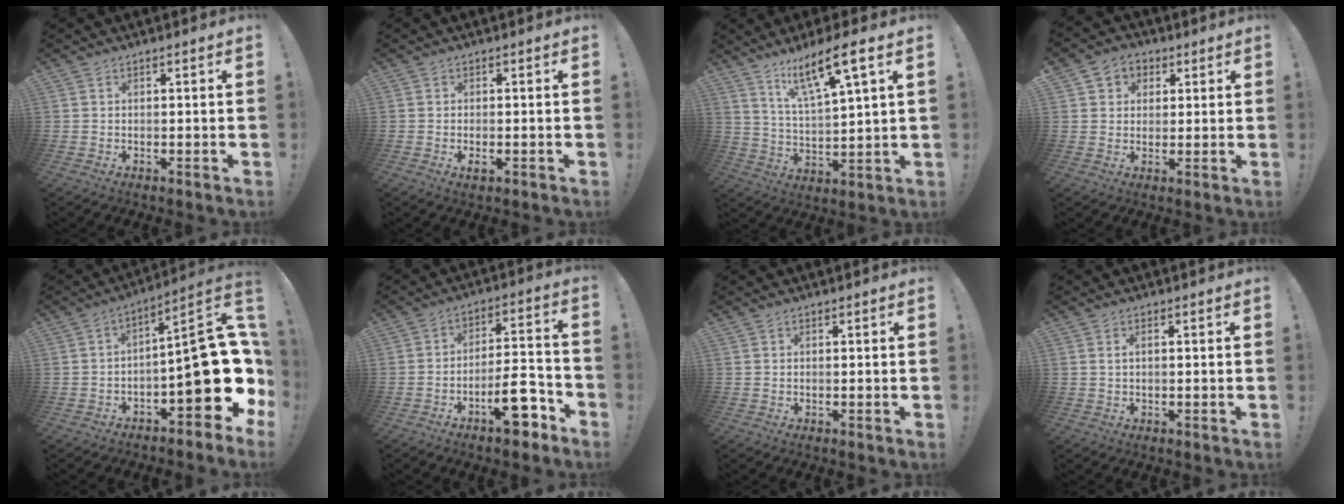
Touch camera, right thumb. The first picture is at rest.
{"total": 1.6, "force": [-0.6, 0.5, 1.3], "torque": [-0.012, -0.002, -0.011]}
{"total": 13.3, "force": [8.4, 2.0, 10.1], "torque": [-0.170, -0.042, 0.131]}
{"total": 5.1, "force": [1.0, 4.9, 1.0], "torque": [-0.010, -0.002, 0.020]}
{"total": 19.3, "force": [-2.6, 7.1, 17.8], "torque": [-0.234, 0.010, -0.034]}
{"total": 13.1, "force": [-7.6, 4.9, 9.5], "torque": [-0.132, 0.059, -0.121]}
{"total": 0.0}
{"total": 1.5, "force": [0.7, 0.6, 1.2], "torque": [-0.017, 0.001, 0.010]}